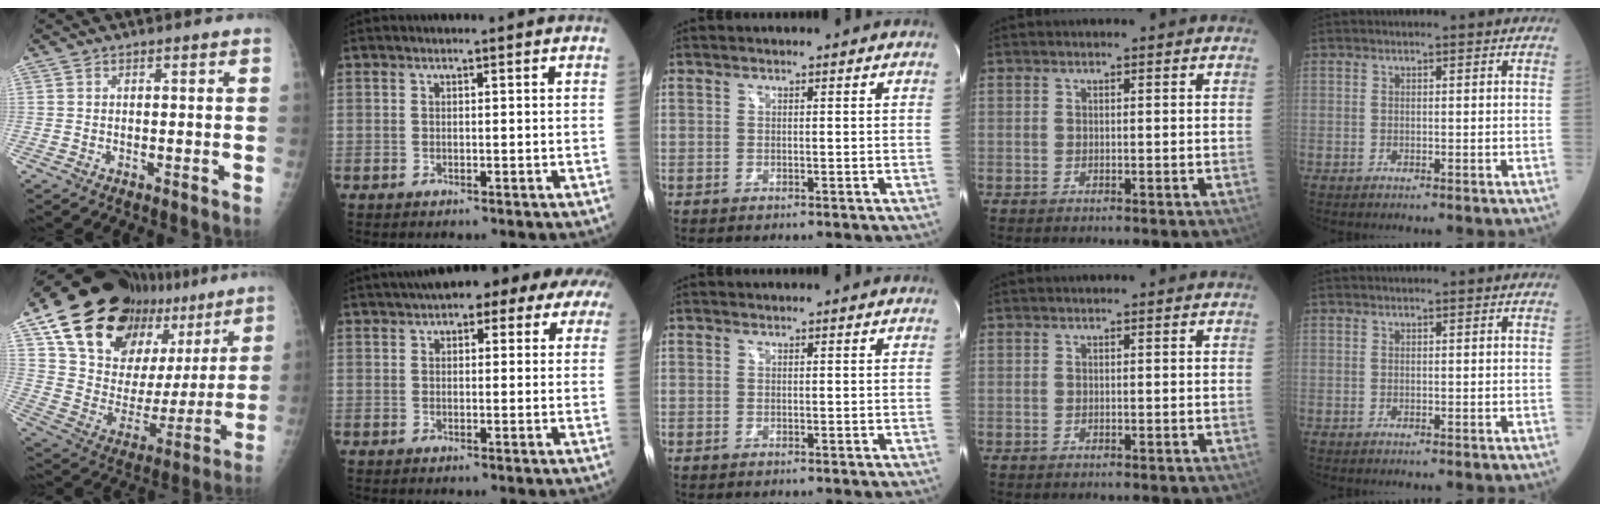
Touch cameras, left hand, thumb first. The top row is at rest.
{"thumb": {"total": 28.9, "force": [18.4, 15.5, 16.0], "torque": [-0.223, -0.043, 0.299]}, "index": {"total": 14.6, "force": [8.8, 4.8, 10.5], "torque": [-0.146, 0.056, 0.105]}}